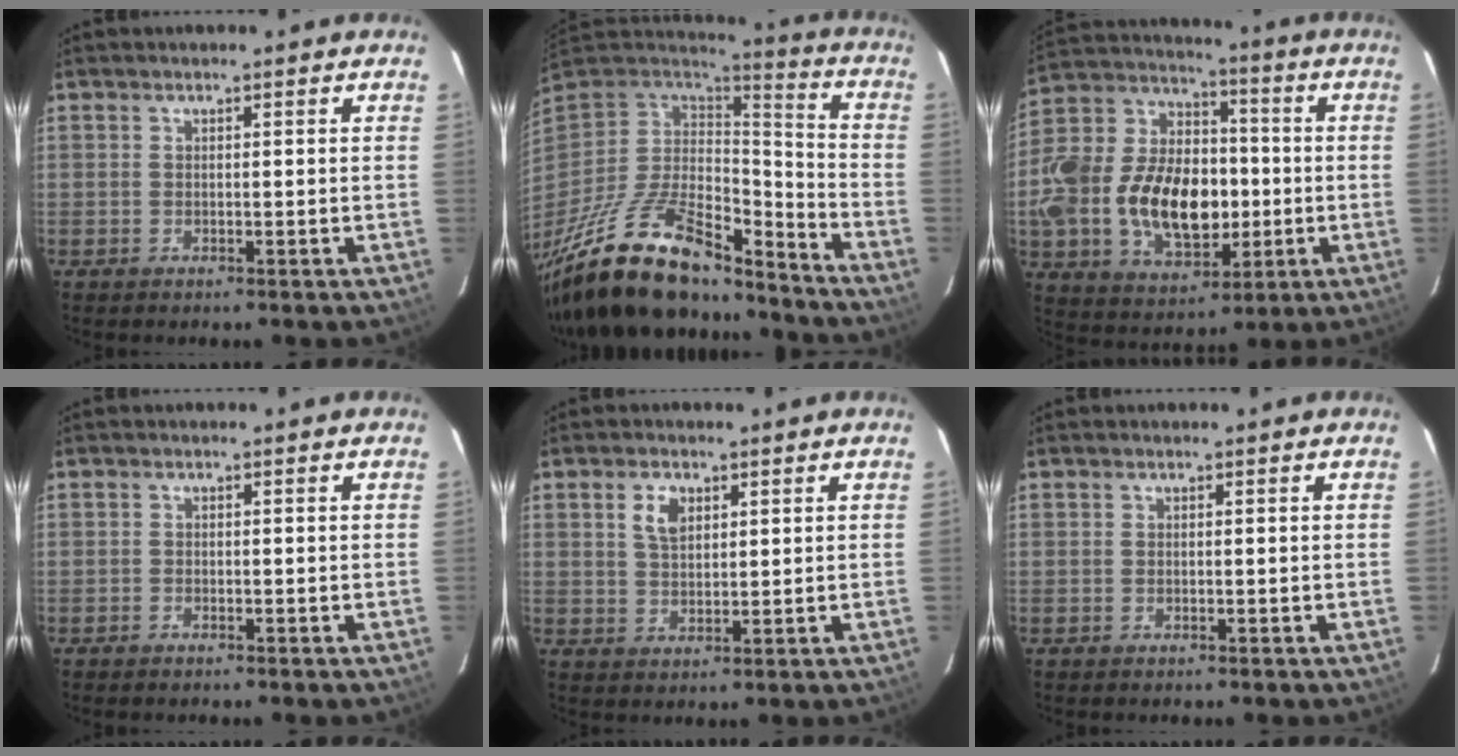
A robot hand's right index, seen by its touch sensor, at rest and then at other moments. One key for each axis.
{"total": 27.4, "fx": -19.7, "fy": 9.7, "fz": 16.4, "tx": -0.314, "ty": -0.033, "tz": -0.323}
{"total": 25.8, "fx": -4.3, "fy": 17.4, "fz": 18.5, "tx": -0.415, "ty": 0.023, "tz": -0.056}
{"total": 0.0}
{"total": 4.3, "fx": 1.8, "fy": 2.7, "fz": 2.9, "tx": -0.051, "ty": 0.009, "tz": 0.035}
{"total": 0.0}